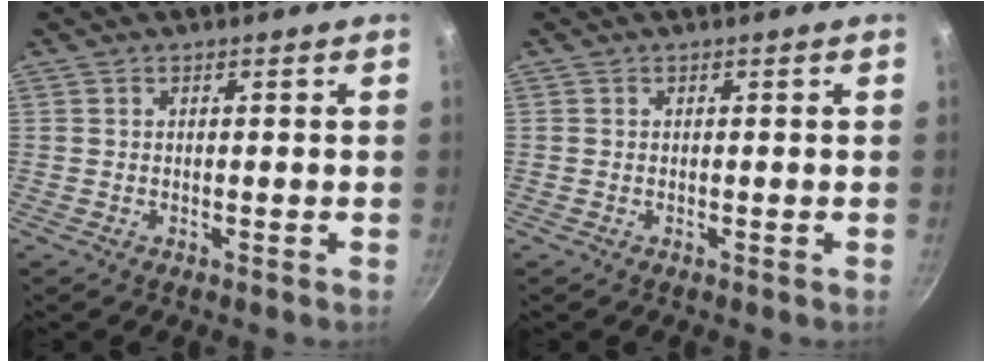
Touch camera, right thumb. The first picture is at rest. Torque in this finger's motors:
{"motor_torque": [0.22, 0.00, -0.04, -0.72, -0.05]}